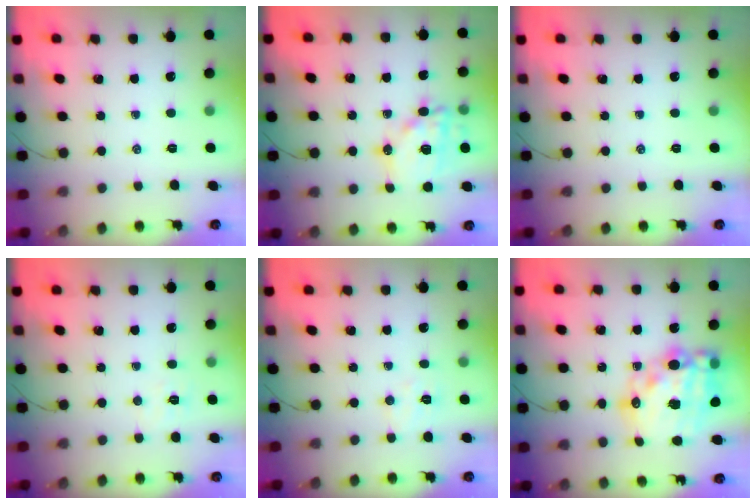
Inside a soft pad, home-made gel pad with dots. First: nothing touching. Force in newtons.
{"total": 14.6, "press": 14.4, "slide": 2.6}
{"total": 0.0}
{"total": 4.4, "press": 4.2, "slide": 1.1}
{"total": 5.3, "press": 5.1, "slide": 1.0}
{"total": 22.1, "press": 21.6, "slide": 4.4}